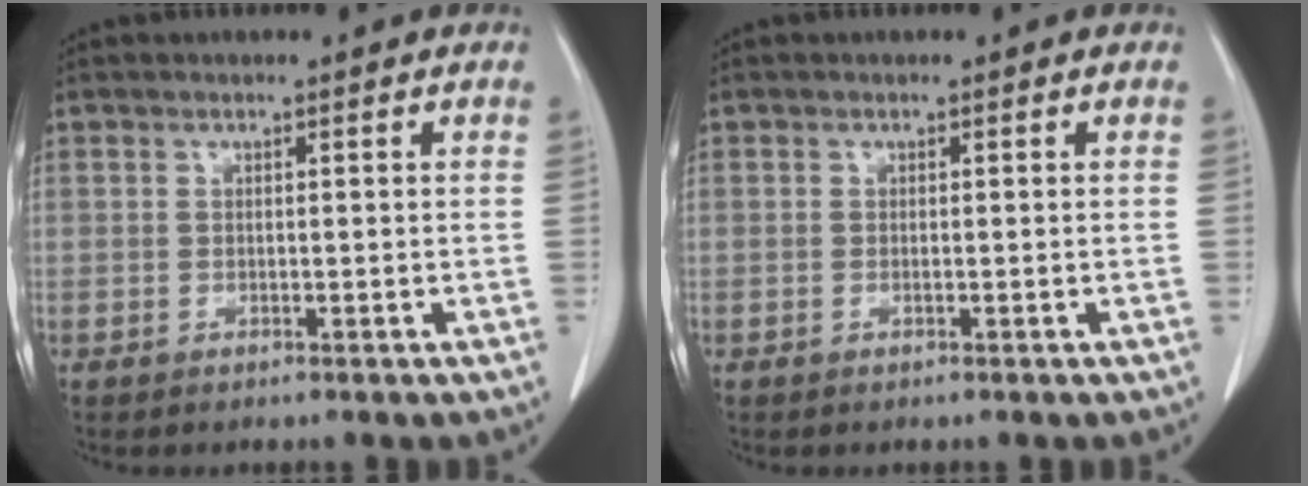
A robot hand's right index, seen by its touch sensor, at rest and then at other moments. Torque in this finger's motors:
{"motor_torque": [0.13, -0.05, -0.02, 0.01]}